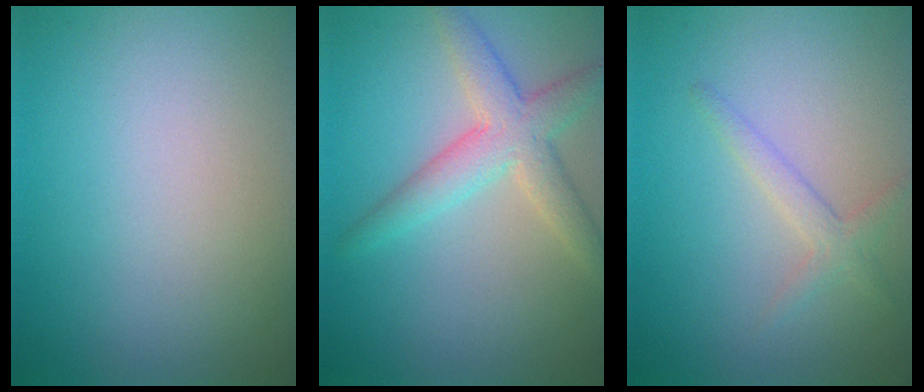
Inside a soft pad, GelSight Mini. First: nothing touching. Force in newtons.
{"total": 4.1, "press": 4.1, "slide": 0.1}
{"total": 1.8, "press": 1.8, "slide": 0.1}